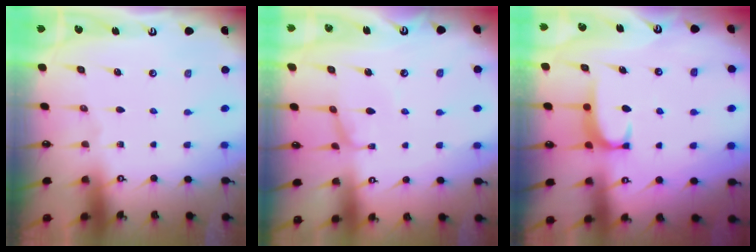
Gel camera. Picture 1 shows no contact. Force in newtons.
{"total": 0.0}
{"total": 1.8, "press": 1.8, "slide": 0.4}